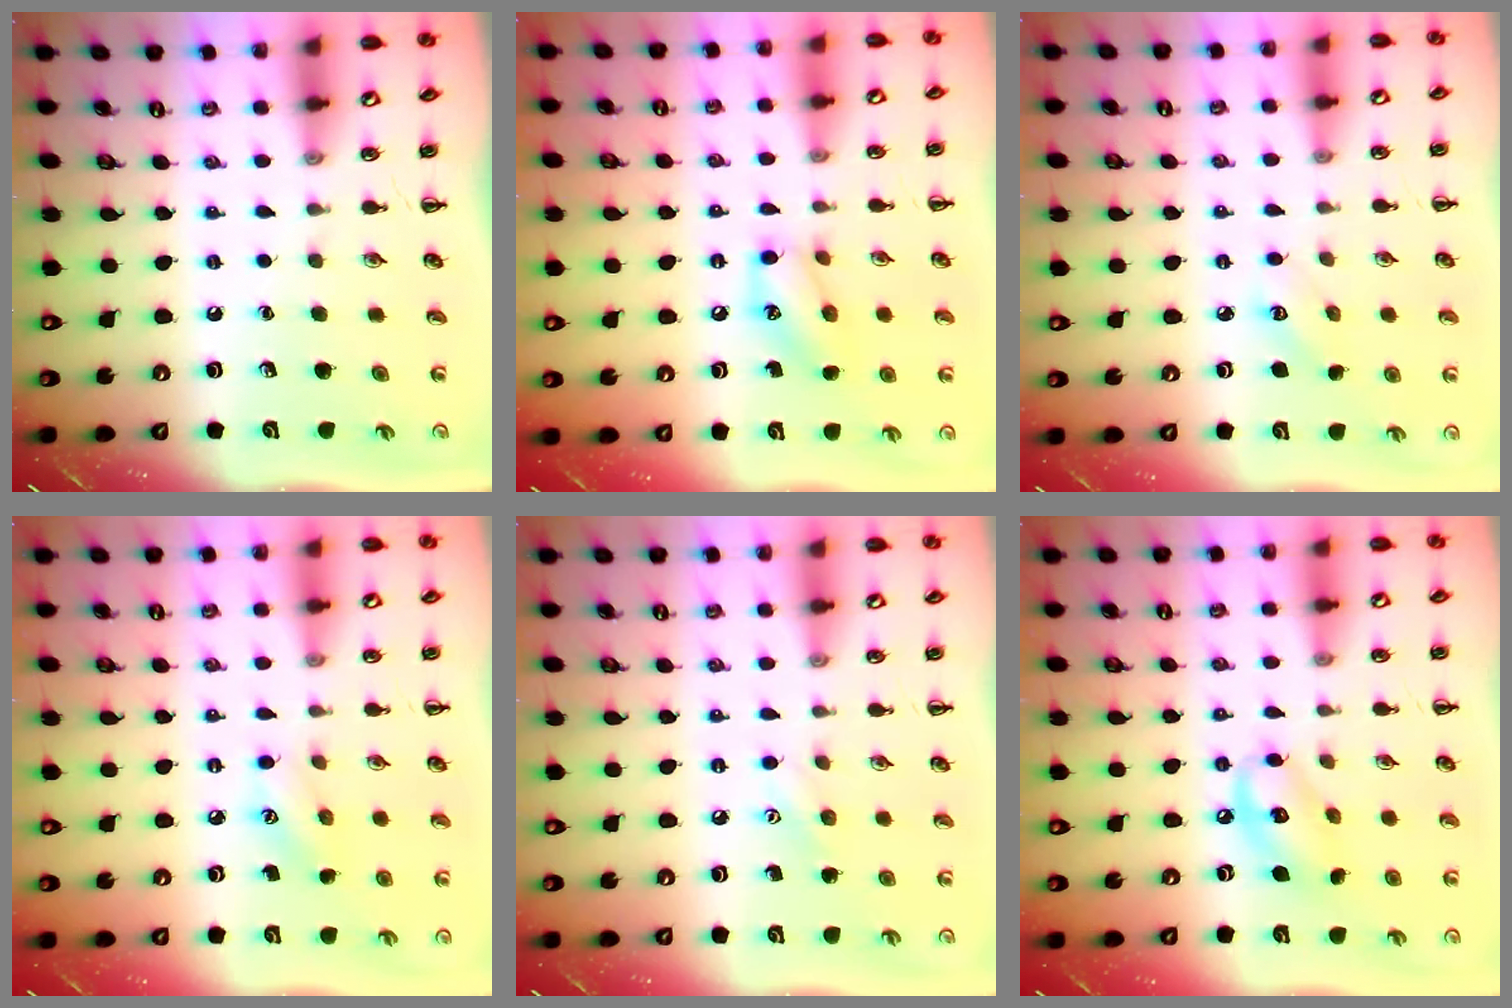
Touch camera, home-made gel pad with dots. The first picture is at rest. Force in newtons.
{"total": 11.6, "press": 11.4, "slide": 2.1}
{"total": 2.9, "press": 2.8, "slide": 0.8}
{"total": 6.2, "press": 6.1, "slide": 1.1}
{"total": 6.5, "press": 6.3, "slide": 1.7}
{"total": 9.7, "press": 9.5, "slide": 1.7}